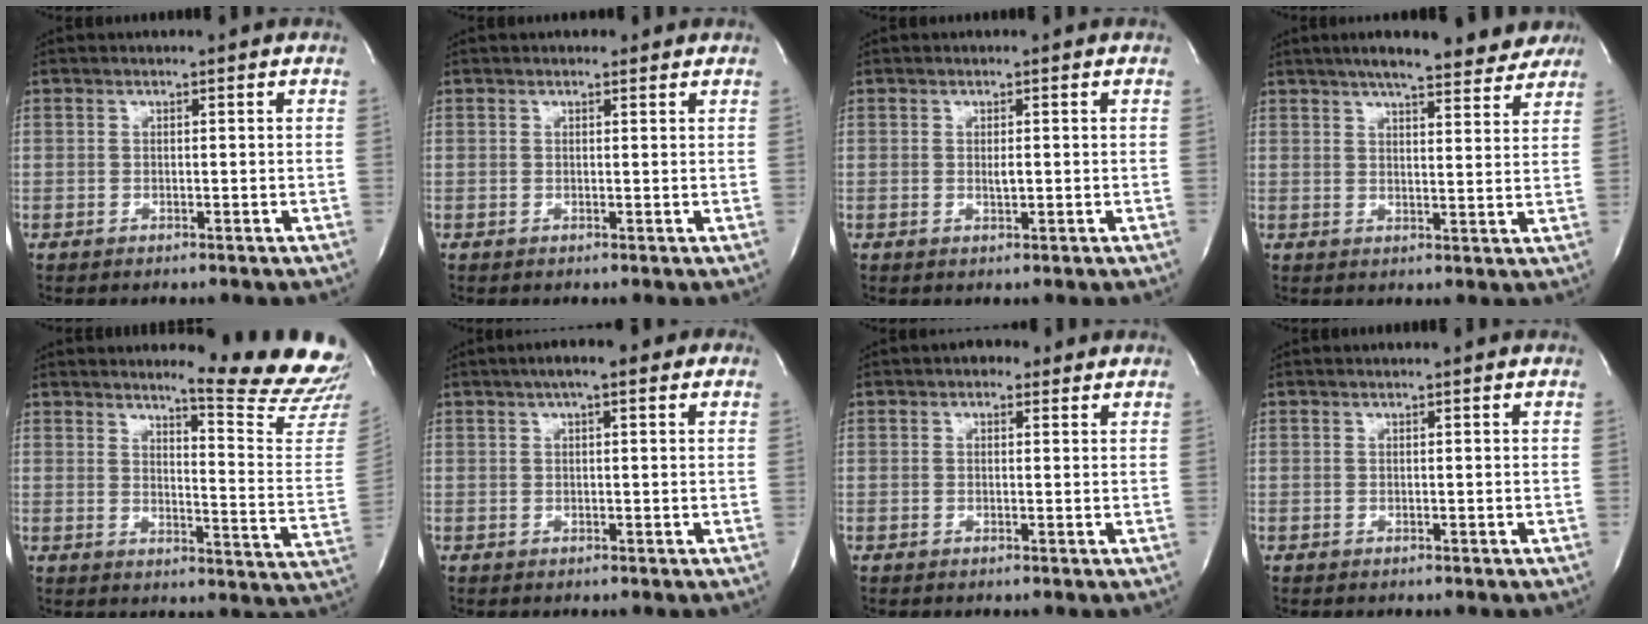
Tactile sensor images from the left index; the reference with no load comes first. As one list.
[{"total": 1.6, "force": [1.2, 0.7, 0.7], "torque": [-0.015, 0.007, 0.014]}, {"total": 1.1, "force": [0.1, 0.3, 1.1], "torque": [-0.022, -0.002, 0.003]}, {"total": 15.3, "force": [13.2, 3.1, 7.1], "torque": [-0.100, 0.015, 0.166]}, {"total": 15.2, "force": [14.2, -0.9, 5.2], "torque": [-0.068, -0.132, 0.157]}, {"total": 5.4, "force": [3.1, 1.6, 4.1], "torque": [-0.067, 0.024, 0.041]}, {"total": 2.6, "force": [1.7, 1.5, 1.2], "torque": [-0.017, 0.014, 0.019]}, {"total": 0.7, "force": [0.7, 0.0, 0.3], "torque": [-0.006, 0.007, 0.011]}]